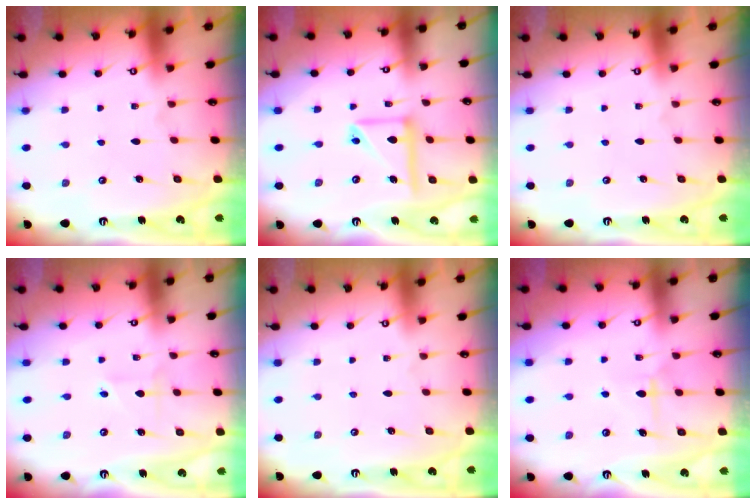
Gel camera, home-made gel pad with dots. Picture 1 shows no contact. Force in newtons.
{"total": 12.6, "press": 12.5, "slide": 1.5}
{"total": 0.0}
{"total": 2.0, "press": 1.9, "slide": 0.5}
{"total": 0.0}
{"total": 6.7, "press": 6.7, "slide": 0.4}